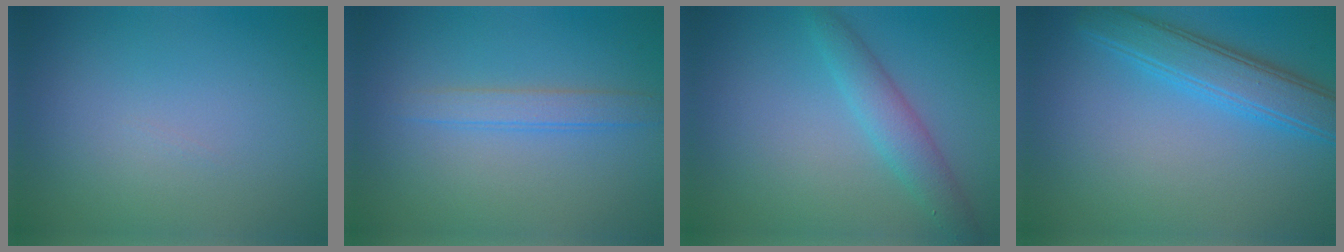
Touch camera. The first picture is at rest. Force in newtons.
{"total": 1.9, "press": 1.9, "slide": 0.2}
{"total": 2.9, "press": 2.9, "slide": 0.1}
{"total": 4.6, "press": 4.6, "slide": 0.1}